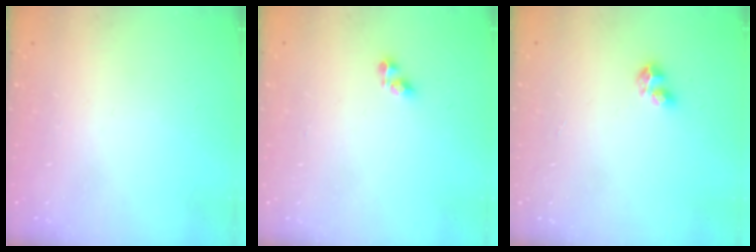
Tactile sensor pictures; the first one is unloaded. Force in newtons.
{"total": 4.6, "press": 4.6, "slide": 0.6}
{"total": 4.7, "press": 4.6, "slide": 0.9}